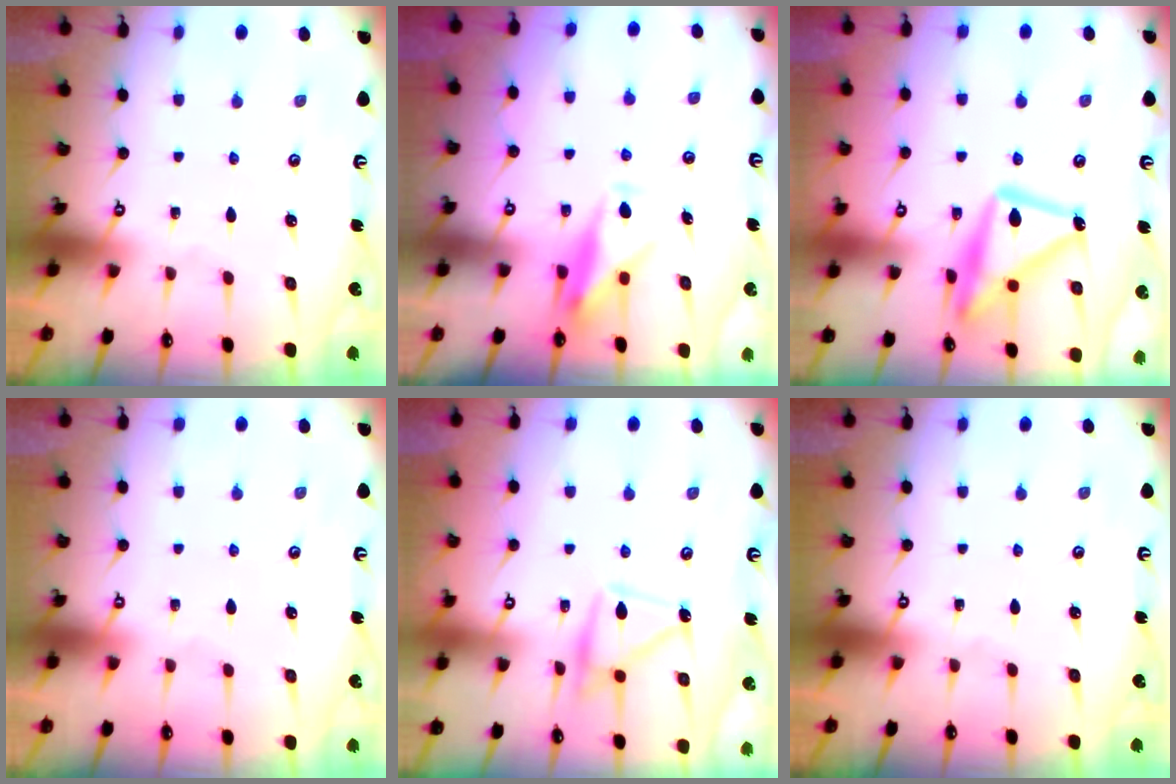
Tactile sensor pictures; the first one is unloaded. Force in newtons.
{"total": 10.9, "press": 10.9, "slide": 0.6}
{"total": 17.7, "press": 17.6, "slide": 1.3}
{"total": 3.8, "press": 3.8, "slide": 0.1}
{"total": 13.5, "press": 13.5, "slide": 0.6}
{"total": 0.0}